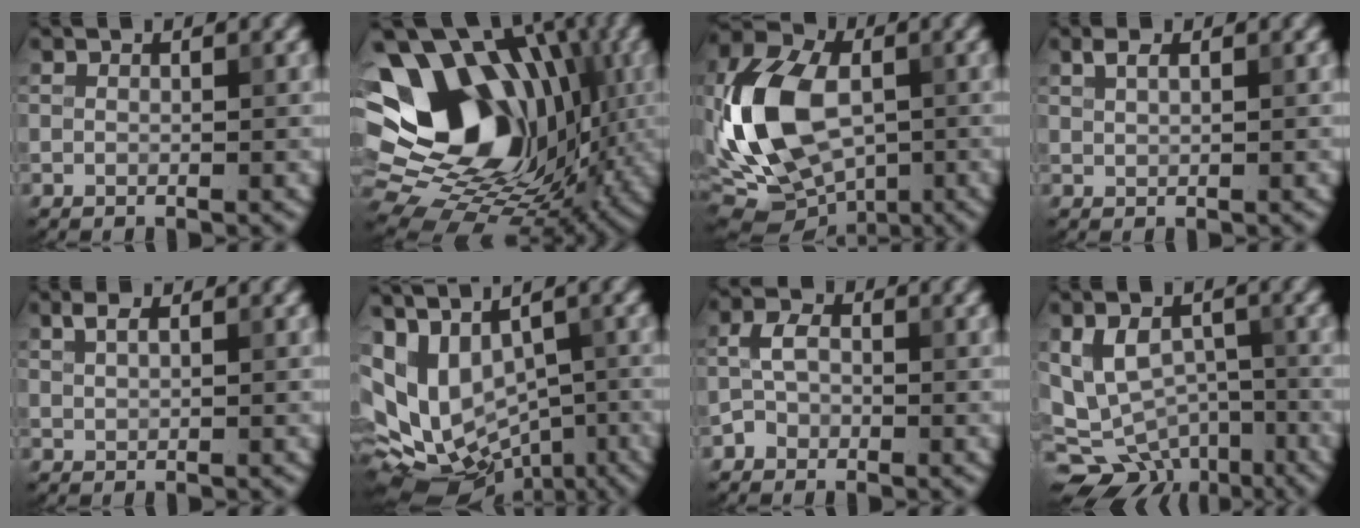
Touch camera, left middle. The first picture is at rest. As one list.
[{"total": 18.0, "force": [3.0, 13.7, 11.4], "torque": [-0.167, 0.026, 0.061]}, {"total": 14.4, "force": [-1.3, 9.2, 10.9], "torque": [-0.234, -0.004, -0.028]}, {"total": 1.3, "force": [0.8, 0.6, 0.8], "torque": [-0.019, 0.002, 0.018]}, {"total": 1.3, "force": [0.9, 0.5, 0.9], "torque": [-0.019, 0.002, 0.018]}, {"total": 11.9, "force": [-0.4, 7.7, 9.1], "torque": [-0.165, -0.004, 0.032]}, {"total": 1.9, "force": [-0.9, 1.5, 0.8], "torque": [-0.013, 0.006, -0.025]}, {"total": 7.2, "force": [-2.8, 5.1, 4.2], "torque": [-0.066, -0.019, -0.040]}]